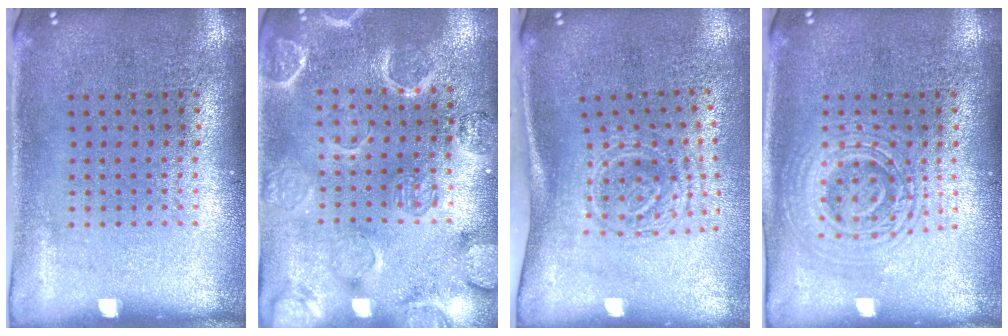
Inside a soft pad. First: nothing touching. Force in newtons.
{"total": 2.7, "press": 2.7, "slide": 0.0}
{"total": 1.7, "press": 1.2, "slide": 1.2}
{"total": 2.7, "press": 2.7, "slide": 0.5}